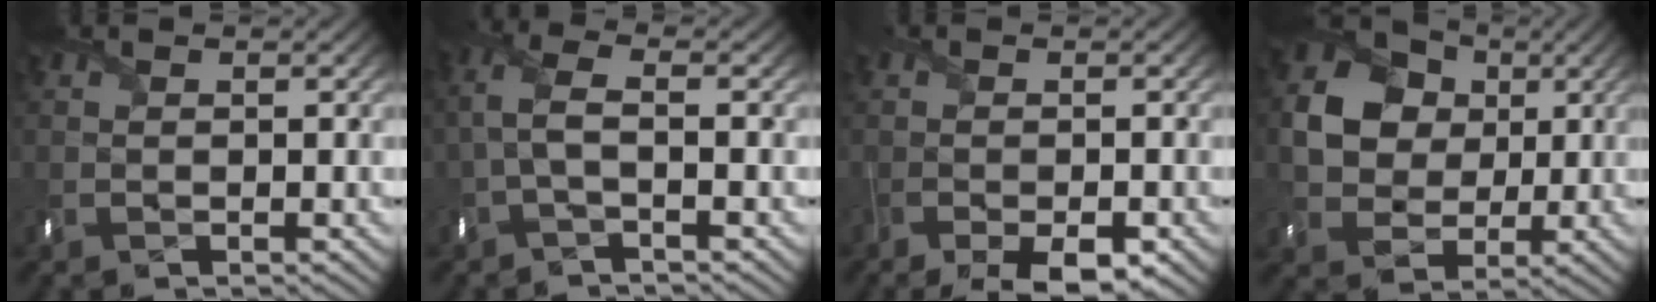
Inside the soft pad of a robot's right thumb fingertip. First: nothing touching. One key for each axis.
{"total": 4.0, "fx": -0.9, "fy": 1.3, "fz": 3.6, "tx": -0.096, "ty": 0.011, "tz": -0.026}
{"total": 5.2, "fx": -3.3, "fy": 1.9, "fz": 3.5, "tx": -0.069, "ty": -0.012, "tz": -0.054}
{"total": 12.0, "fx": 2.8, "fy": 10.0, "fz": 6.0, "tx": -0.146, "ty": 0.029, "tz": 0.043}